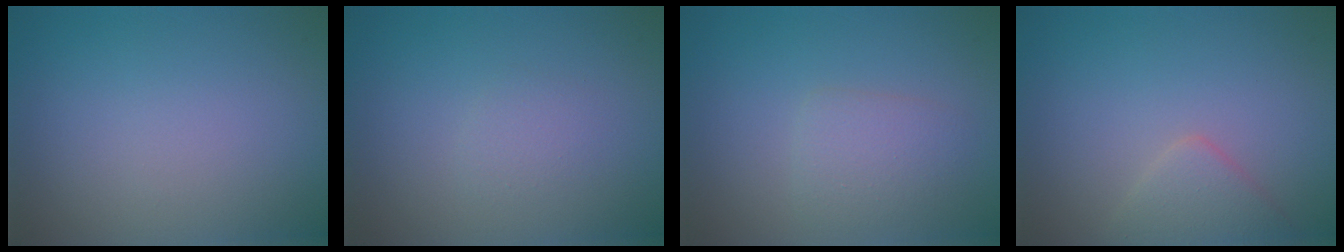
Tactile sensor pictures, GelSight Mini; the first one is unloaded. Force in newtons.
{"total": 1.0, "press": 1.0, "slide": 0.0}
{"total": 2.0, "press": 2.0, "slide": 0.0}
{"total": 2.2, "press": 2.2, "slide": 0.1}